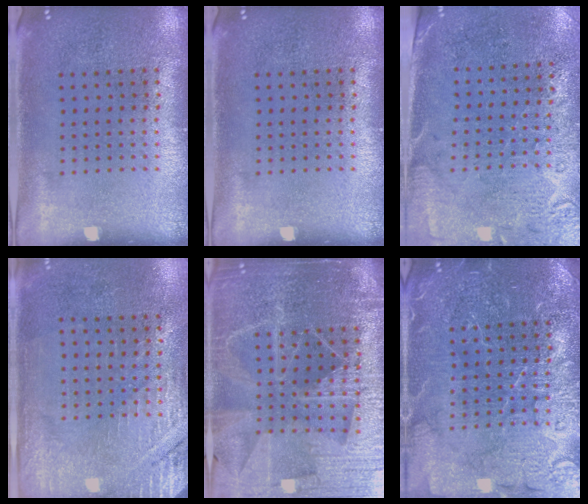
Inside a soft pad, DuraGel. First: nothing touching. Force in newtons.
{"total": 0.0}
{"total": 2.7, "press": 2.4, "slide": 1.2}
{"total": 2.8, "press": 2.6, "slide": 0.9}
{"total": 5.3, "press": 4.8, "slide": 2.3}
{"total": 4.7, "press": 4.7, "slide": 0.7}